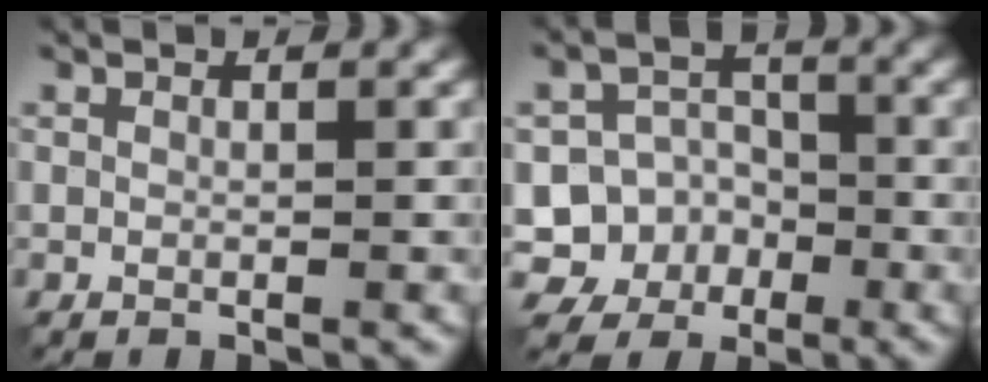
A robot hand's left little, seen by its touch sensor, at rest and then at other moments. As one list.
[{"total": 7.2, "force": [-3.1, 6.4, 1.4], "torque": [-0.005, 0.000, -0.066]}]